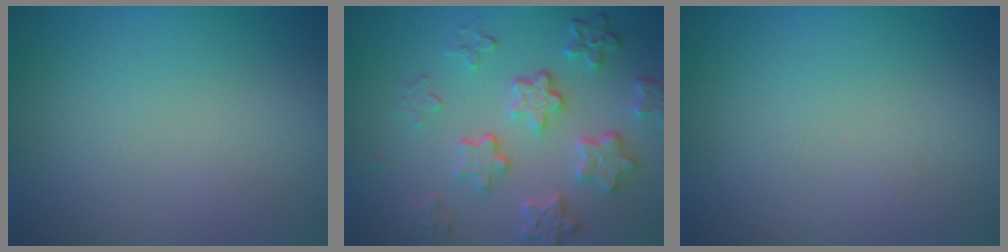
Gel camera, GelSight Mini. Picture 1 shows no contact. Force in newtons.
{"total": 5.9, "press": 4.5, "slide": 3.9}
{"total": 0.6, "press": 0.5, "slide": 0.3}